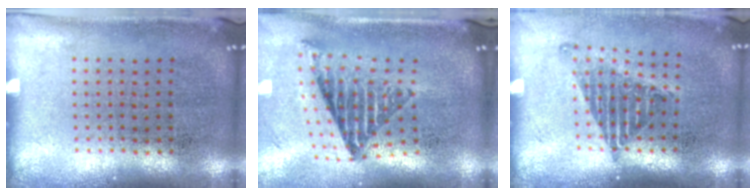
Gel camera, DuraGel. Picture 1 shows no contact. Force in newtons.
{"total": 1.7, "press": 1.4, "slide": 1.1}
{"total": 1.3, "press": 1.1, "slide": 0.8}